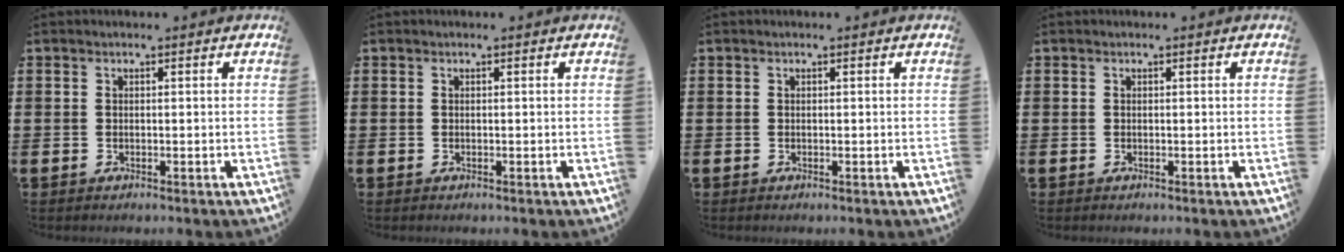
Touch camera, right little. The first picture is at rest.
{"total": 0.0}
{"total": 0.0}
{"total": 0.0}